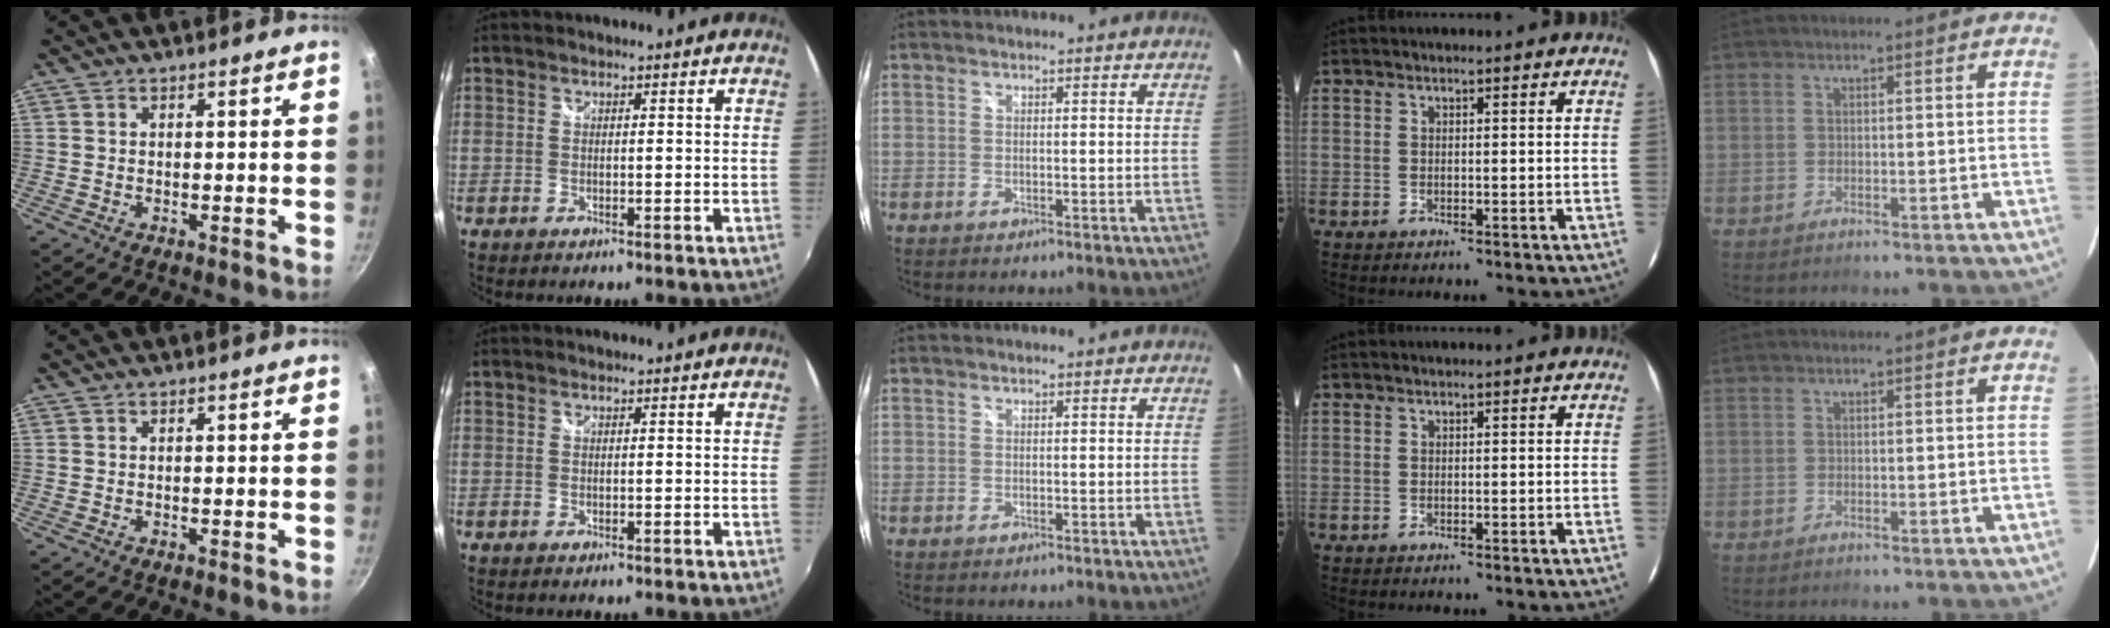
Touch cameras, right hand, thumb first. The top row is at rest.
{}